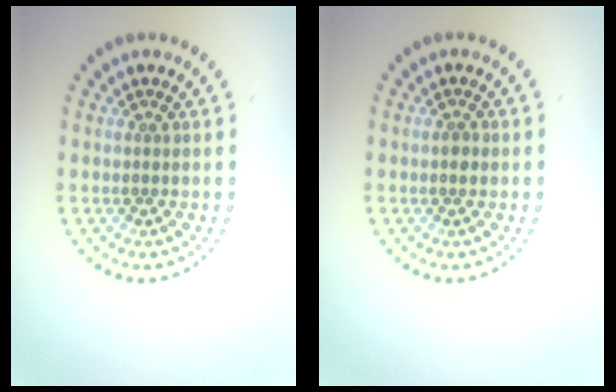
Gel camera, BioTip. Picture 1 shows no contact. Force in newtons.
{"total": 0.9, "press": 0.8, "slide": 0.2}